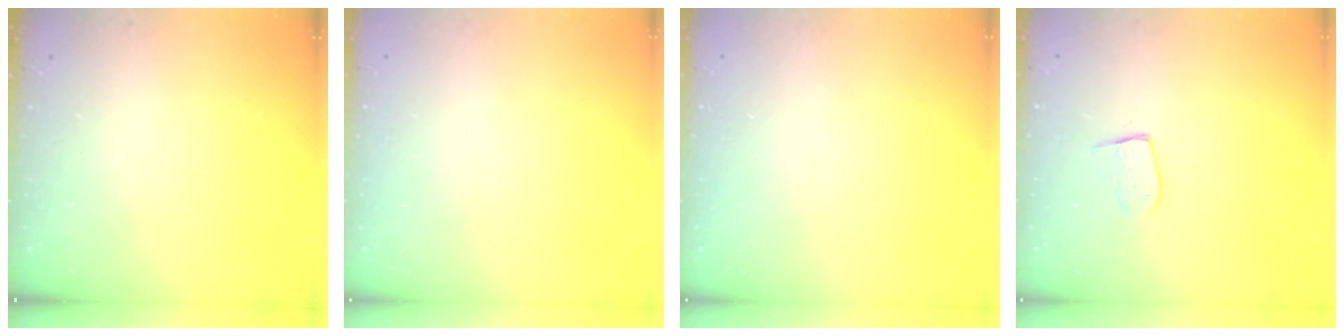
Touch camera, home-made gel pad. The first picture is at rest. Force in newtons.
{"total": 0.0}
{"total": 0.0}
{"total": 7.9, "press": 7.9, "slide": 0.4}